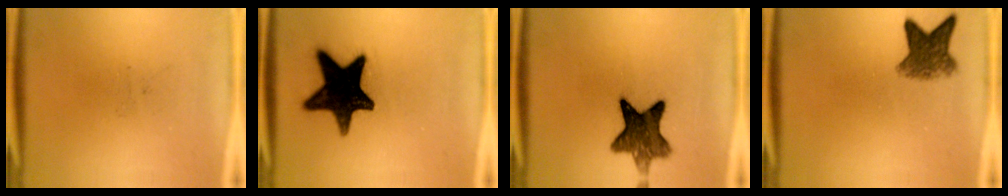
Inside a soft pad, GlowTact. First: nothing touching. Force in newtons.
{"total": 18.0}
{"total": 9.5}
{"total": 5.7}